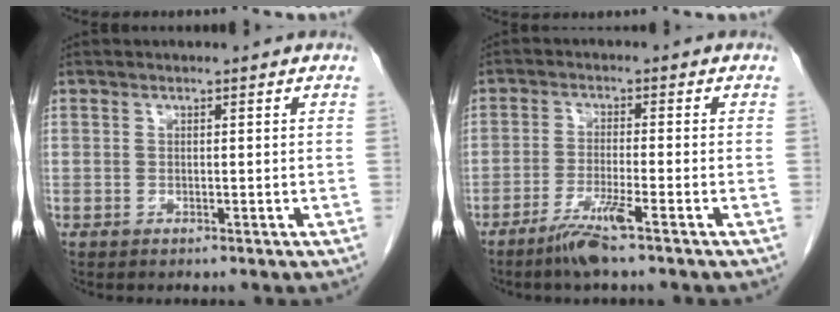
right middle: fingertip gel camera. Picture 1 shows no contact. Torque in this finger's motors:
{"motor_torque": [-0.02, -0.22, 0.09, 0.04]}